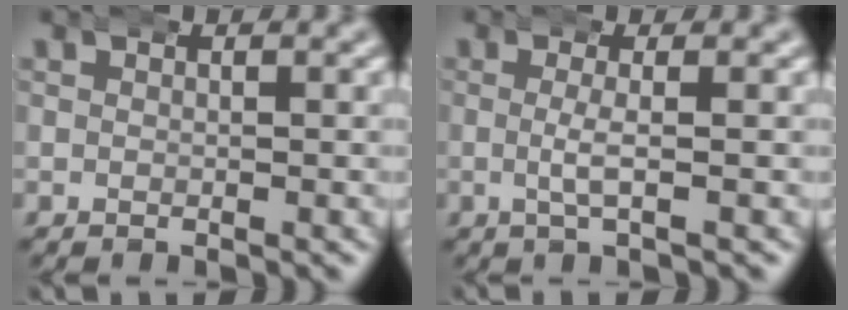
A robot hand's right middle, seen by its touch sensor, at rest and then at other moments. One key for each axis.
{"total": 2.0, "fx": -0.2, "fy": 0.0, "fz": 2.0, "tx": -0.036, "ty": -0.001, "tz": -0.004}